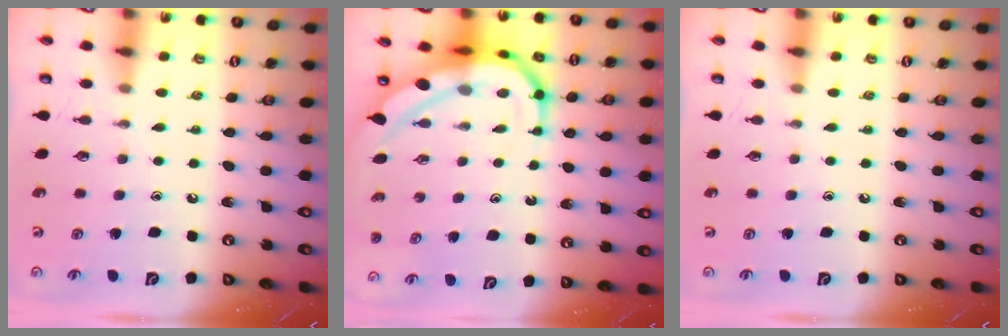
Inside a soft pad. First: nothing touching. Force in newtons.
{"total": 12.0, "press": 11.9, "slide": 1.3}
{"total": 0.0}